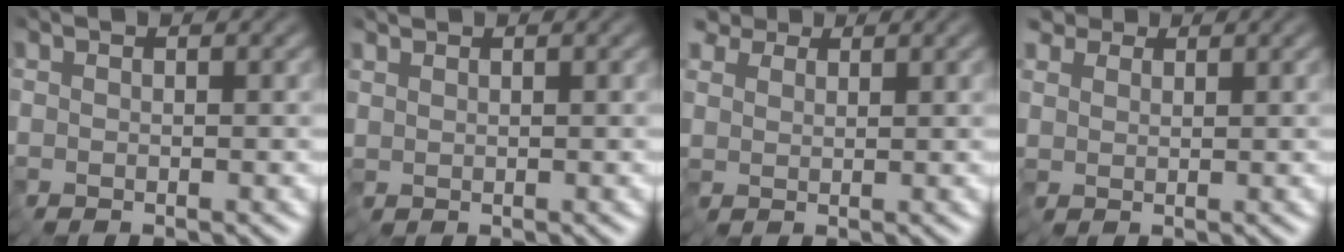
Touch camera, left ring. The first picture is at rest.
{"total": 0.9, "force": [0.7, 0.4, -0.3], "torque": [0.003, 0.005, 0.015]}
{"total": 5.4, "force": [2.9, 4.1, 2.2], "torque": [-0.061, 0.027, 0.043]}
{"total": 4.0, "force": [2.1, 3.1, 1.4], "torque": [-0.040, 0.020, 0.030]}